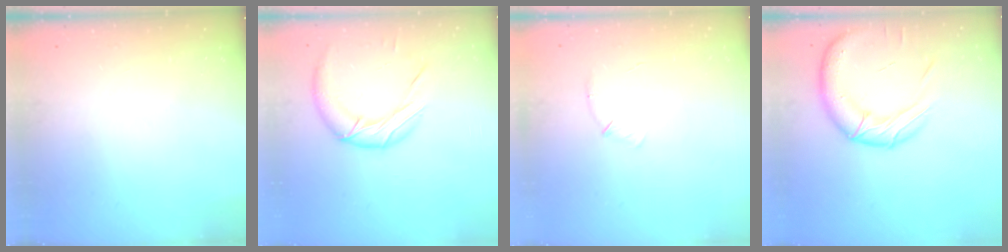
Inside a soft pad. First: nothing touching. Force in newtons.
{"total": 13.1, "press": 13.0, "slide": 1.0}
{"total": 5.5, "press": 5.2, "slide": 1.6}
{"total": 18.1, "press": 17.9, "slide": 2.6}